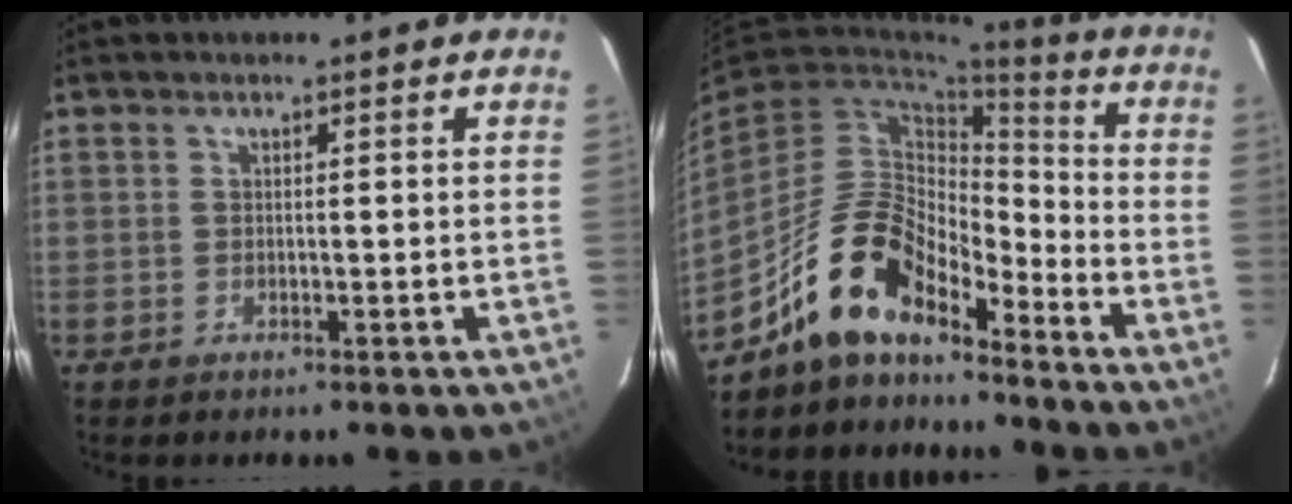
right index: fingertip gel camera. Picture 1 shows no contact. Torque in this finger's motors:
{"motor_torque": [1.10, -1.03, 0.90, 0.21]}